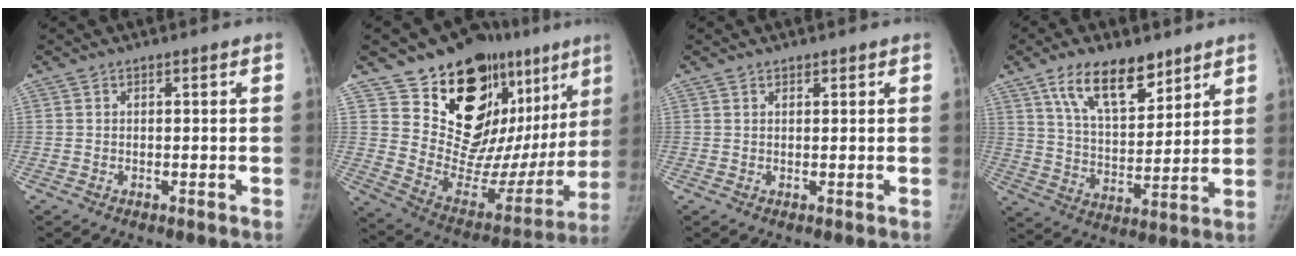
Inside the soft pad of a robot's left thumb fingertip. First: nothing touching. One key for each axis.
{"total": 26.9, "fx": 15.6, "fy": 13.5, "fz": 17.2, "tx": -0.191, "ty": -0.079, "tz": 0.245}
{"total": 0.9, "fx": 0.7, "fy": 0.5, "fz": 0.2, "tx": 0.007, "ty": -0.004, "tz": 0.008}
{"total": 14.5, "fx": 9.2, "fy": 6.8, "fz": 9.0, "tx": -0.117, "ty": -0.051, "tz": 0.167}